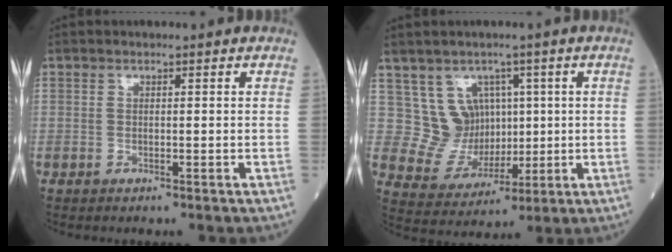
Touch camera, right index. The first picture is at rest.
{"total": 7.5, "force": [2.8, 6.7, 1.9], "torque": [-0.033, 0.023, 0.066]}